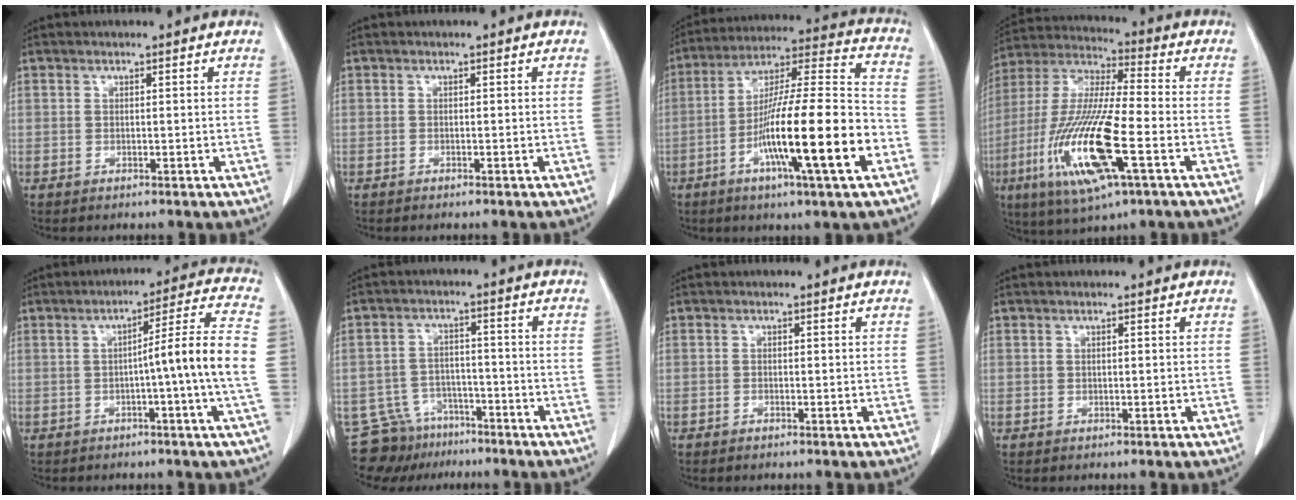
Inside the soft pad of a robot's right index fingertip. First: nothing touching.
{"total": 0.7, "force": [-0.6, 0.1, 0.3], "torque": [-0.009, -0.002, -0.009]}
{"total": 19.9, "force": [-6.9, 0.7, 18.6], "torque": [-0.308, -0.009, -0.116]}
{"total": 18.6, "force": [-5.9, 2.5, 17.5], "torque": [-0.369, -0.022, -0.105]}
{"total": 9.9, "force": [-1.7, -2.1, 9.5], "torque": [-0.135, 0.012, -0.026]}
{"total": 9.0, "force": [-7.4, 5.0, 0.2], "torque": [-0.005, 0.027, -0.117]}
{"total": 0.5, "force": [-0.5, 0.1, 0.2], "torque": [-0.009, -0.001, -0.009]}
{"total": 0.0}